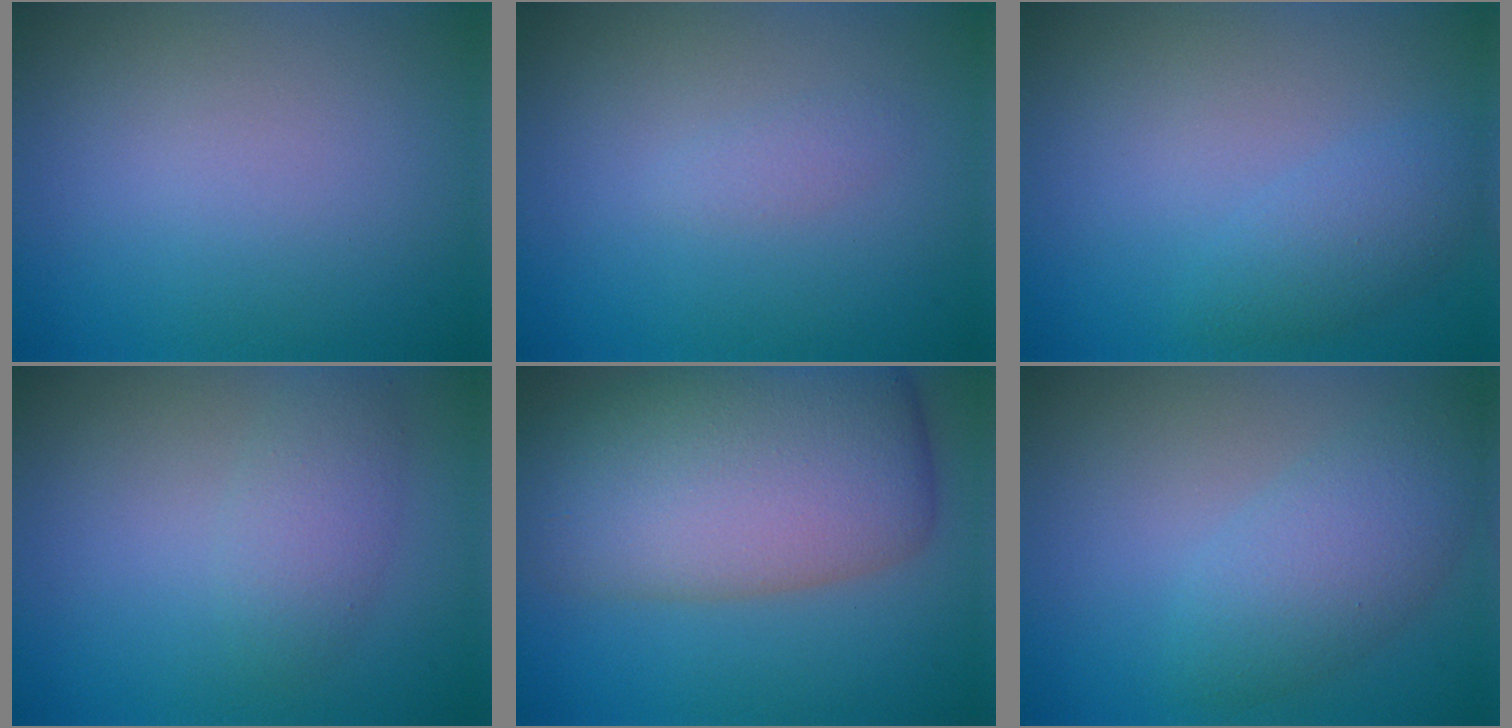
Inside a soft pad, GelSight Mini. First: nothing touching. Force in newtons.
{"total": 0.8, "press": 0.8, "slide": 0.1}
{"total": 2.2, "press": 2.2, "slide": 0.2}
{"total": 2.4, "press": 2.4, "slide": 0.1}
{"total": 12.0, "press": 12.0, "slide": 0.5}
{"total": 3.9, "press": 3.9, "slide": 0.3}